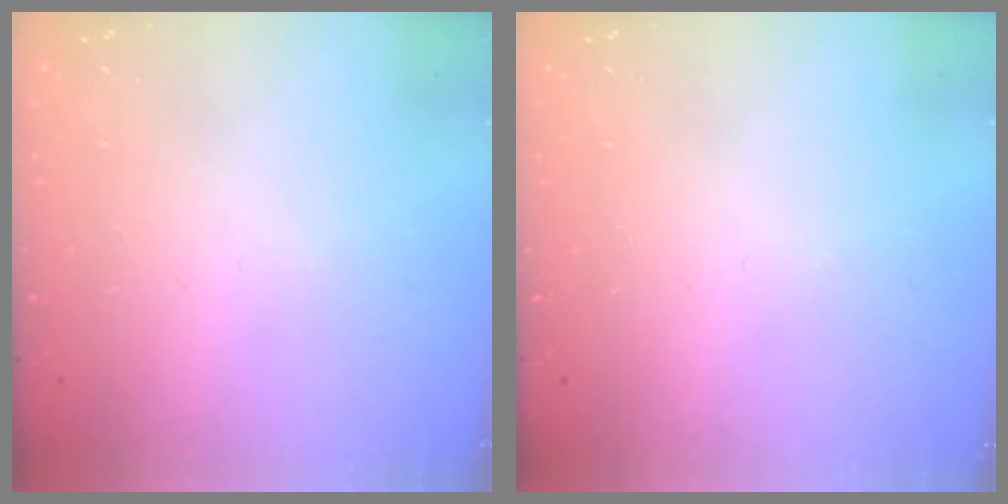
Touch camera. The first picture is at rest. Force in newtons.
{"total": 0.0}